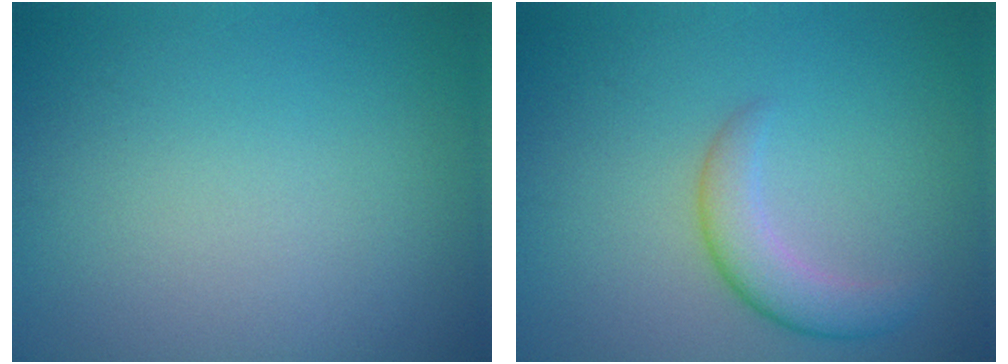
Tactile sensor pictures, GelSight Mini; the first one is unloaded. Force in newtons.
{"total": 3.0, "press": 3.0, "slide": 0.1}